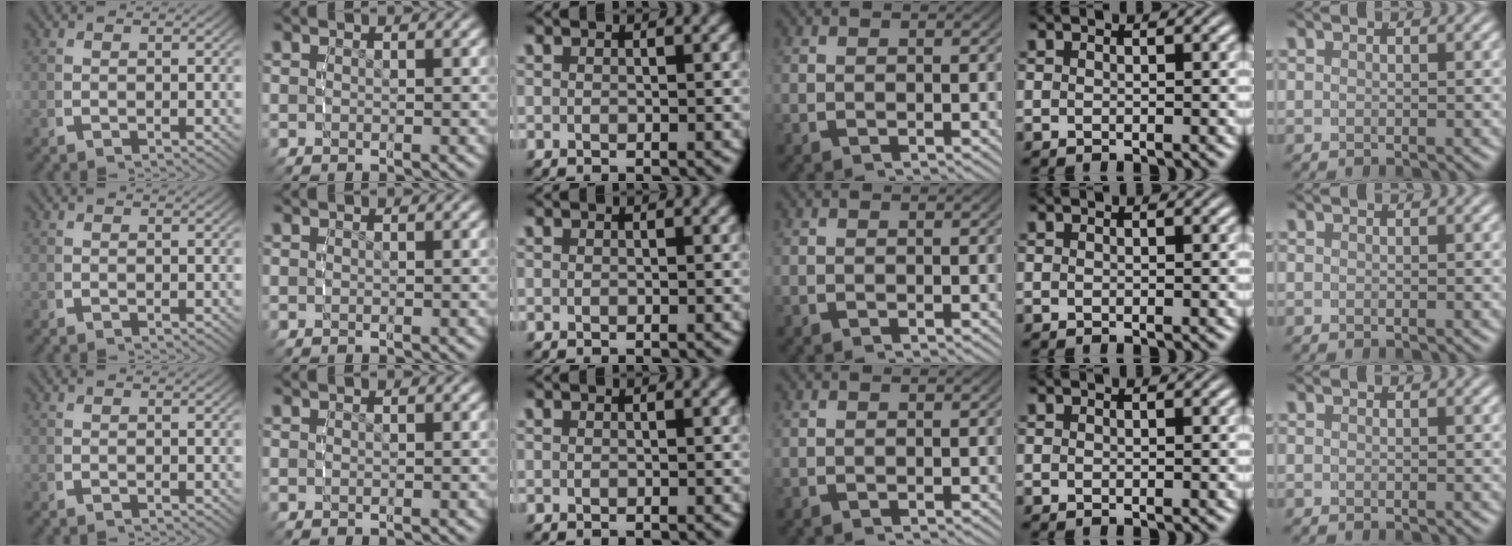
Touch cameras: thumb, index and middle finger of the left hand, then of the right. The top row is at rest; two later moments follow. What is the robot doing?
{"motion": "reach", "object": "paper"}